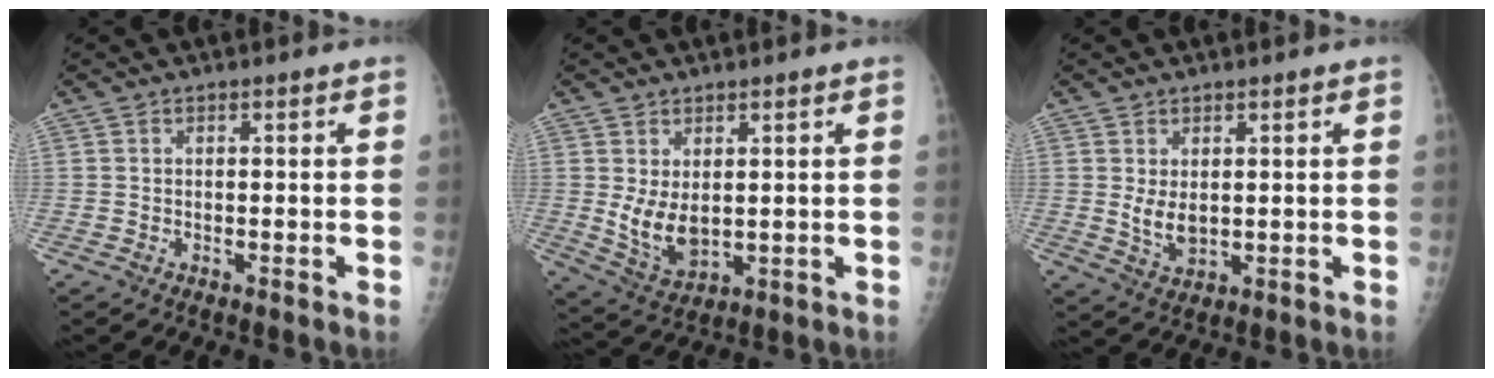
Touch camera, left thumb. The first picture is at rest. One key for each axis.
{"total": 7.1, "fx": 1.2, "fy": 4.1, "fz": 5.7, "tx": -0.092, "ty": -0.023, "tz": 0.039}
{"total": 4.5, "fx": 0.9, "fy": 2.5, "fz": 3.6, "tx": -0.056, "ty": -0.016, "tz": 0.025}